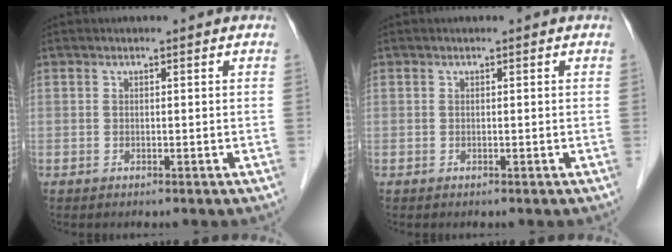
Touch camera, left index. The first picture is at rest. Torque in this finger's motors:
{"motor_torque": [-0.02, 0.03, -0.02, 0.00]}